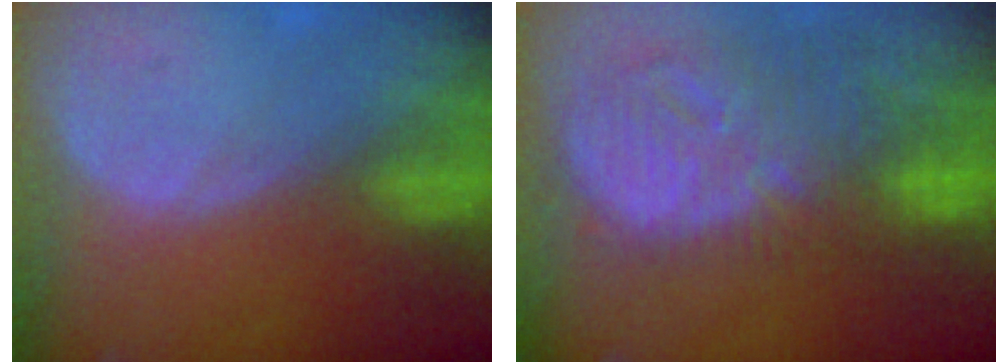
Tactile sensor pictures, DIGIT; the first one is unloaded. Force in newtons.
{"total": 13.2, "press": 11.5, "slide": 6.6}